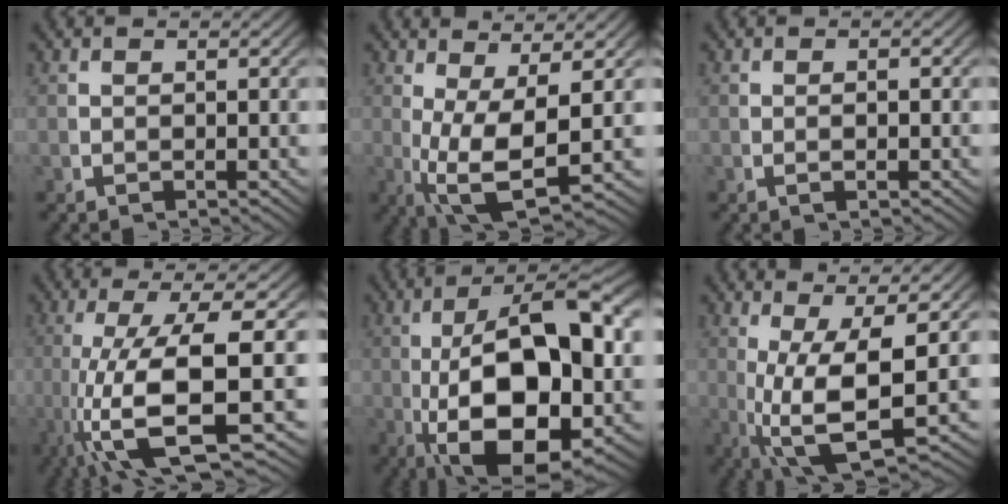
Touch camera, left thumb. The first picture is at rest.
{"total": 8.6, "force": [-0.5, 4.1, 7.6], "torque": [-0.166, -0.044, 0.024]}
{"total": 1.0, "force": [-0.2, 0.4, 0.9], "torque": [-0.018, 0.000, -0.005]}
{"total": 13.4, "force": [-2.6, 5.7, 11.8], "torque": [-0.264, -0.054, 0.001]}
{"total": 17.9, "force": [-2.3, 9.2, 15.1], "torque": [-0.288, -0.061, 0.005]}
{"total": 10.1, "force": [-0.7, 4.1, 9.1], "torque": [-0.186, -0.042, 0.023]}